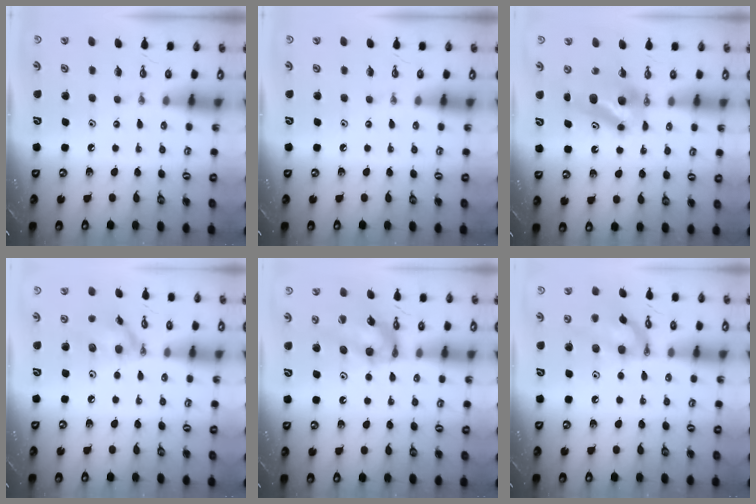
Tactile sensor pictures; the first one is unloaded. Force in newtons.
{"total": 0.0}
{"total": 9.2, "press": 8.9, "slide": 2.0}
{"total": 11.6, "press": 11.5, "slide": 1.4}
{"total": 12.5, "press": 12.5, "slide": 1.0}
{"total": 14.2, "press": 13.4, "slide": 4.6}